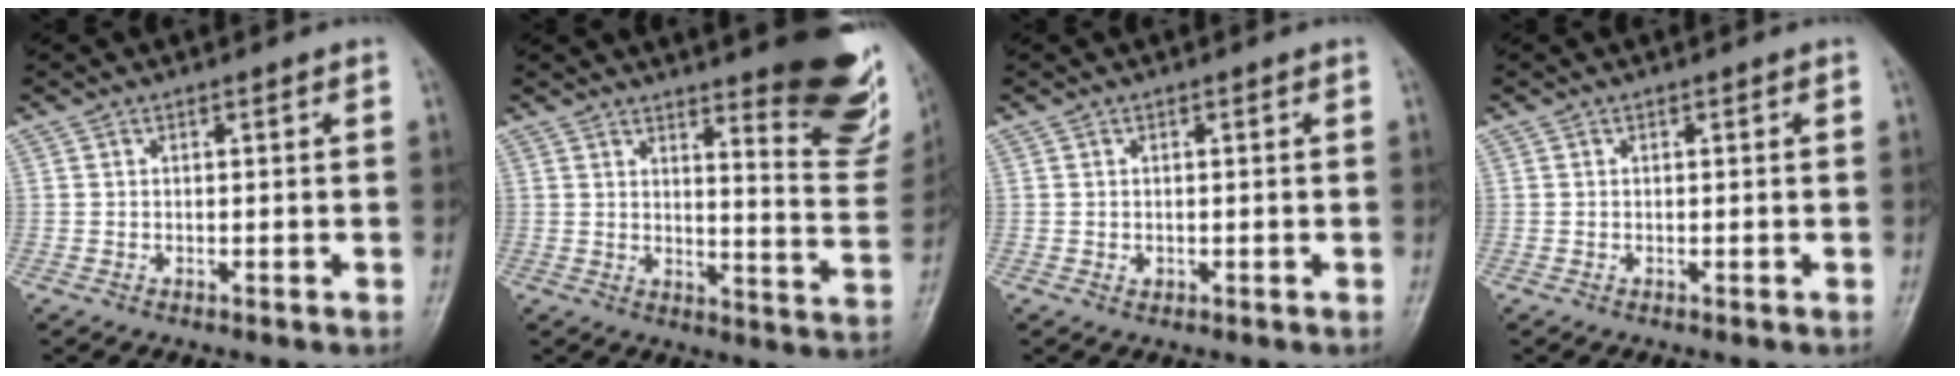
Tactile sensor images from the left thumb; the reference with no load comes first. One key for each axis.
{"total": 18.3, "fx": 12.4, "fy": 4.4, "fz": 12.8, "tx": -0.120, "ty": -0.101, "tz": 0.150}
{"total": 0.7, "fx": -0.1, "fy": 0.6, "fz": 0.3, "tx": -0.002, "ty": 0.000, "tz": 0.001}
{"total": 0.0}